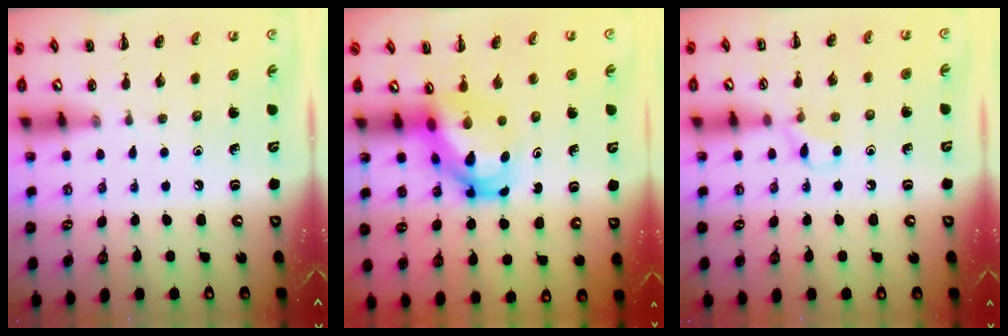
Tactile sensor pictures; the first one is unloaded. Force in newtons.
{"total": 6.2, "press": 5.9, "slide": 1.8}
{"total": 6.4, "press": 6.1, "slide": 1.9}